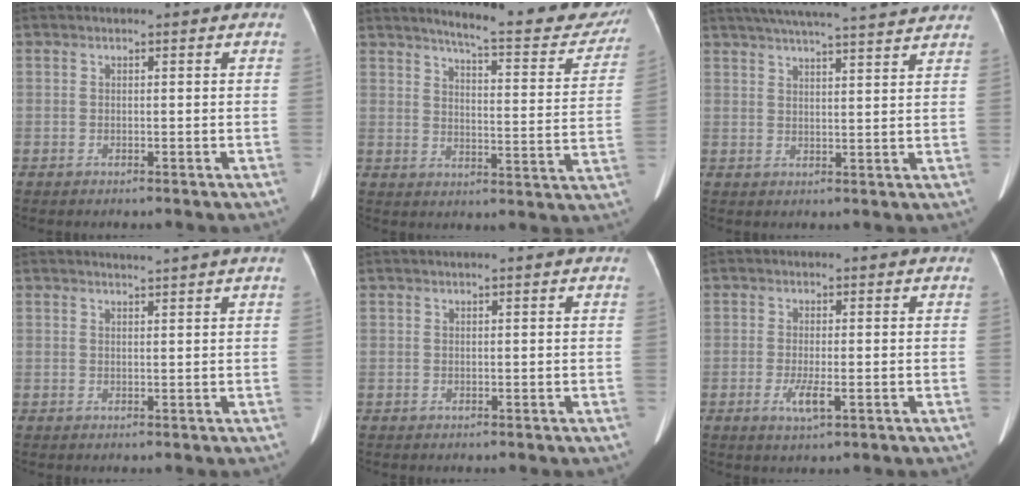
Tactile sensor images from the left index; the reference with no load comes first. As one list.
[{"total": 18.3, "force": [16.5, 2.4, 7.7], "torque": [-0.090, -0.054, 0.190]}, {"total": 19.0, "force": [17.0, 1.1, 8.4], "torque": [-0.139, 0.029, 0.222]}, {"total": 1.9, "force": [1.7, -0.9, 0.3], "torque": [-0.011, -0.007, 0.031]}, {"total": 1.1, "force": [1.0, -0.2, 0.6], "torque": [-0.015, 0.009, 0.015]}, {"total": 3.1, "force": [-0.9, 0.5, 2.9], "torque": [-0.056, -0.007, -0.014]}]